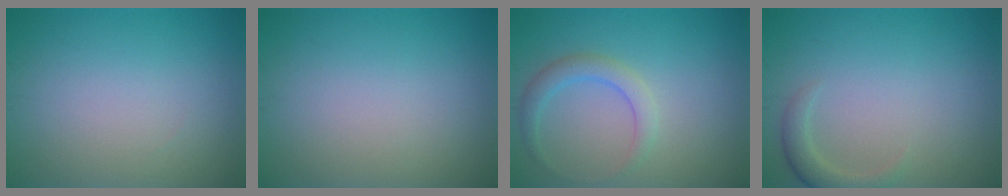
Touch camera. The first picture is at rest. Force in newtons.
{"total": 0.0}
{"total": 2.4, "press": 2.4, "slide": 0.1}
{"total": 2.0, "press": 2.0, "slide": 0.2}